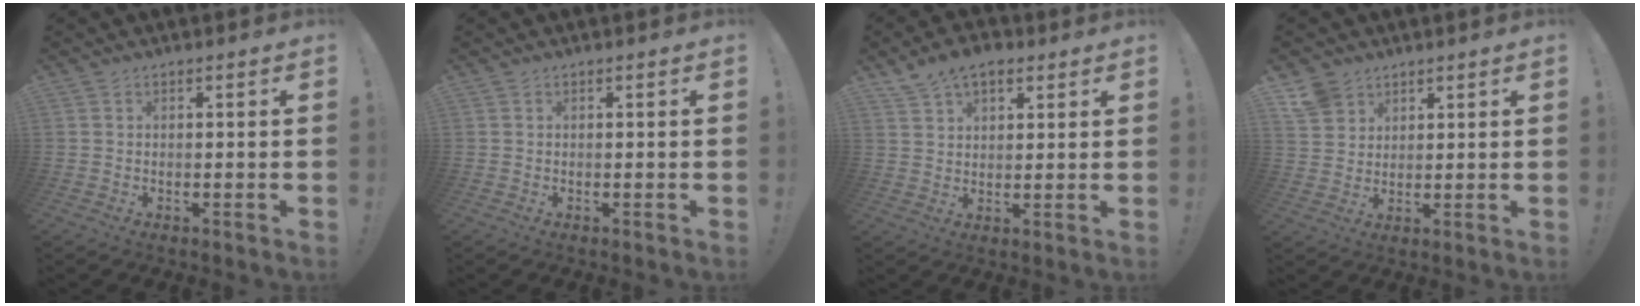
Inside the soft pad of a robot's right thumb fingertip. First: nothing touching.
{"total": 0.0}
{"total": 7.4, "force": [4.6, 4.4, 3.8], "torque": [-0.068, -0.010, 0.088]}
{"total": 6.4, "force": [4.4, 4.5, 1.4], "torque": [-0.030, -0.023, 0.089]}